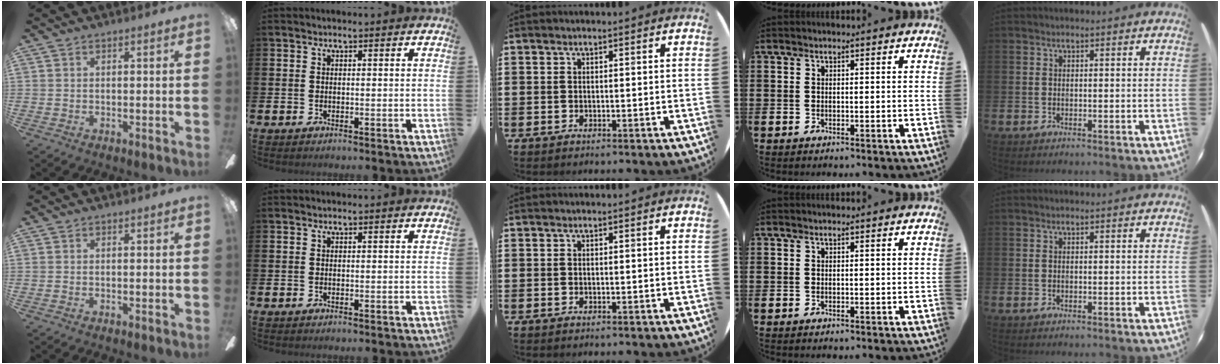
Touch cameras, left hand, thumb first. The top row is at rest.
{}